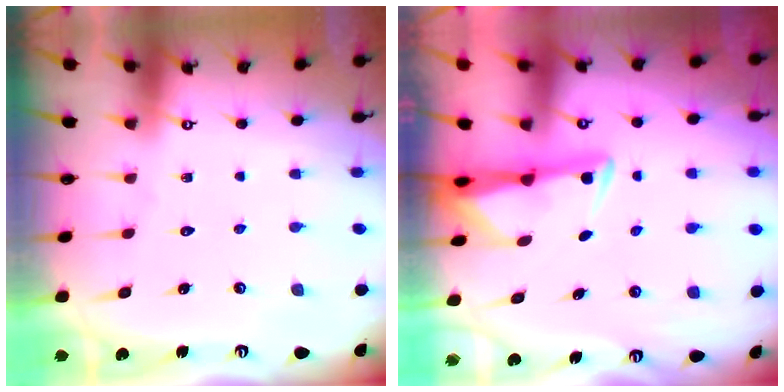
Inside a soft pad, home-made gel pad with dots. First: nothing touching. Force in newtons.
{"total": 3.0, "press": 2.9, "slide": 0.5}